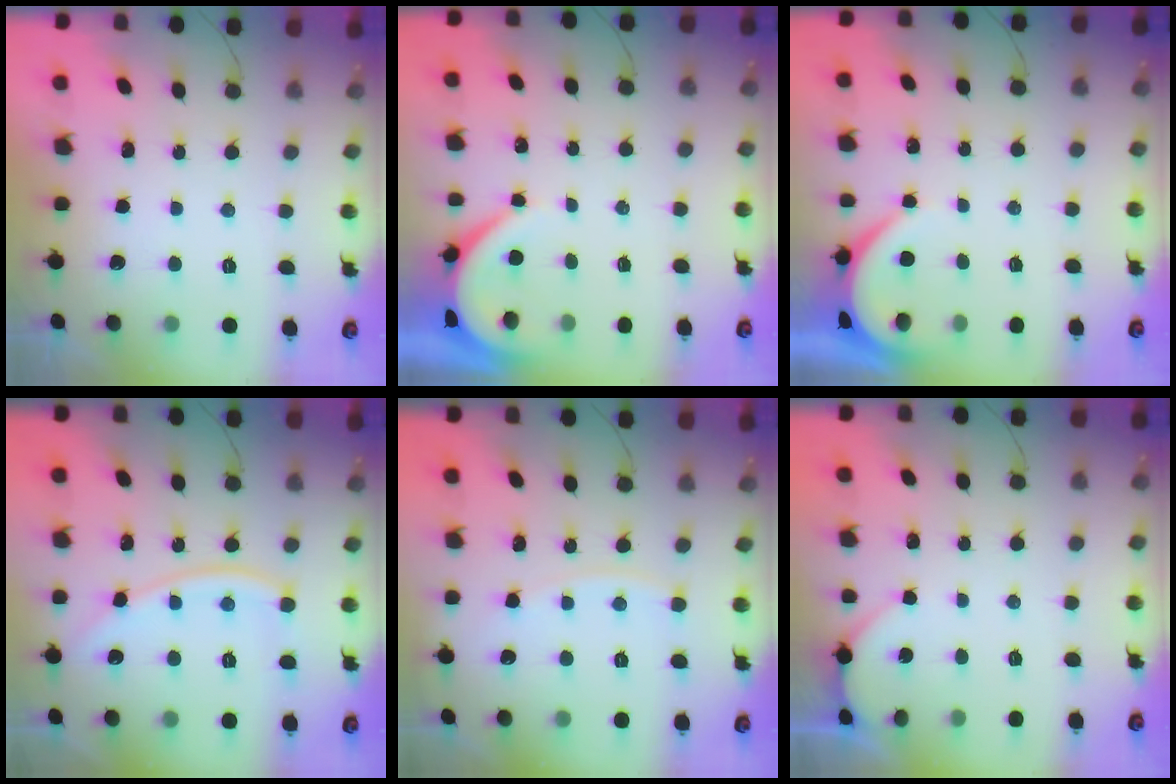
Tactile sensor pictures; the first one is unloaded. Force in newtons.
{"total": 4.3, "press": 4.3, "slide": 0.3}
{"total": 3.9, "press": 3.9, "slide": 0.6}
{"total": 11.5, "press": 11.4, "slide": 1.3}
{"total": 6.4, "press": 6.4, "slide": 0.7}
{"total": 1.9, "press": 1.9, "slide": 0.3}